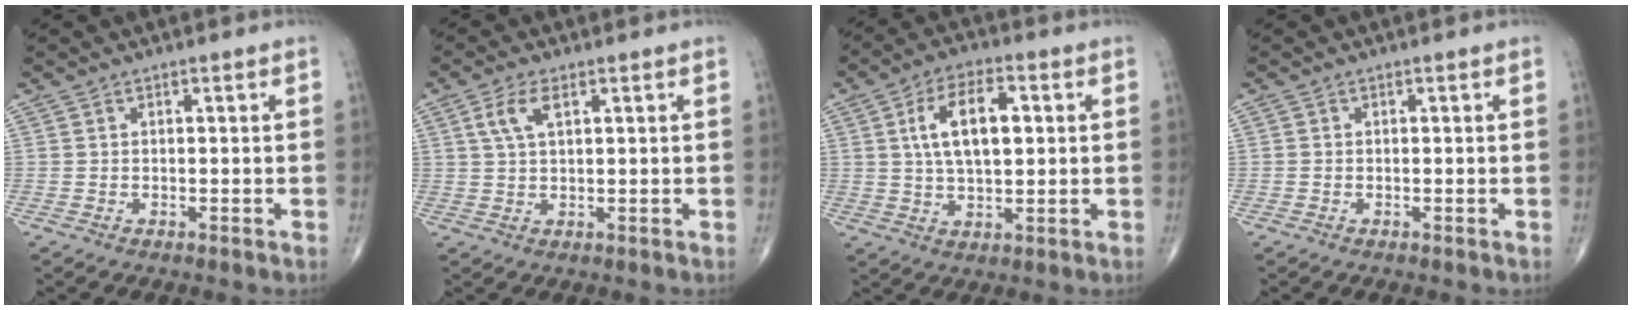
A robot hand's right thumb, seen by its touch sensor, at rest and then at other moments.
{"total": 4.5, "force": [1.8, 2.0, 3.6], "torque": [-0.080, 0.005, 0.037]}
{"total": 11.3, "force": [2.2, 5.6, 9.6], "torque": [-0.160, 0.006, 0.038]}
{"total": 0.0}